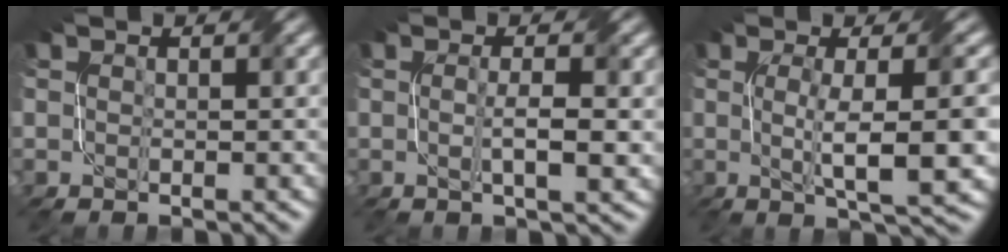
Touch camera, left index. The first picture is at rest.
{"total": 2.8, "force": [-0.1, 0.4, 2.8], "torque": [-0.051, 0.000, -0.001]}
{"total": 7.3, "force": [-0.3, 1.5, 7.1], "torque": [-0.104, 0.002, -0.002]}